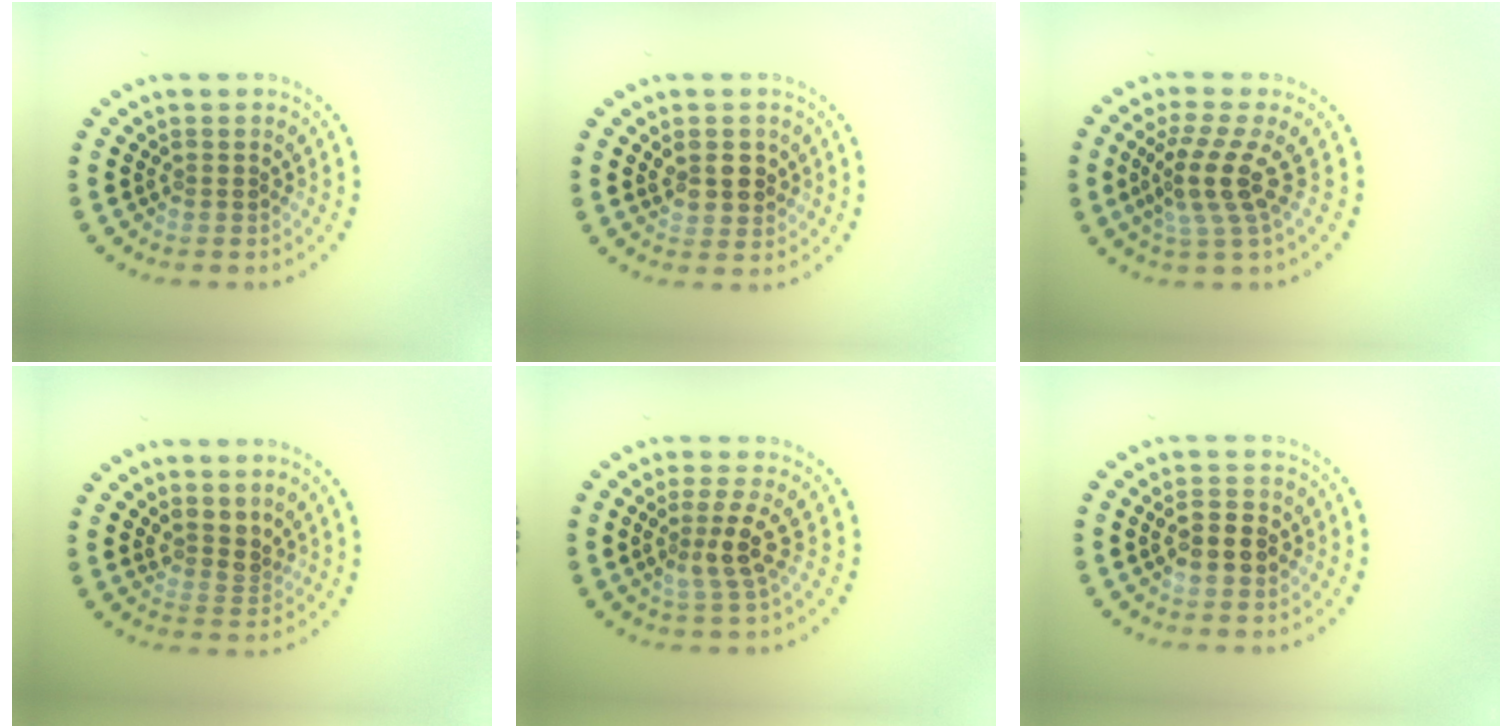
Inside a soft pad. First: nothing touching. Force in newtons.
{"total": 2.6, "press": 2.5, "slide": 0.7}
{"total": 3.6, "press": 2.6, "slide": 2.5}
{"total": 2.2, "press": 1.5, "slide": 1.6}
{"total": 2.9, "press": 2.5, "slide": 1.5}
{"total": 2.9, "press": 2.9, "slide": 0.1}